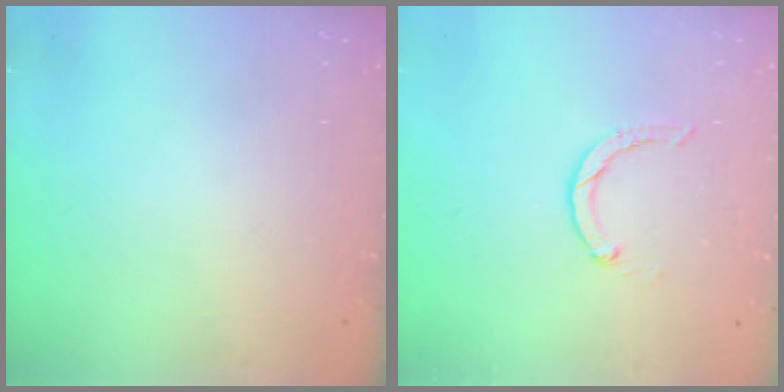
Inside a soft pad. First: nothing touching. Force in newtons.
{"total": 1.9, "press": 1.9, "slide": 0.3}